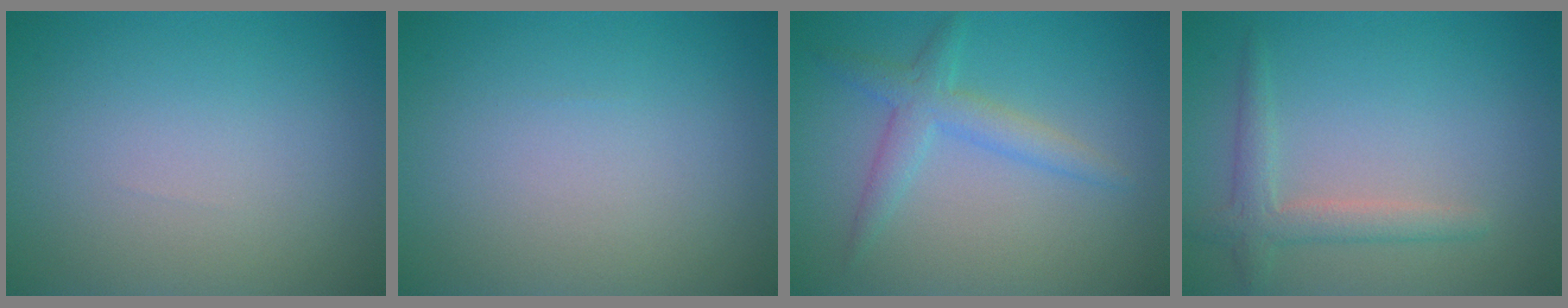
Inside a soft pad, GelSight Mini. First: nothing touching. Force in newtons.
{"total": 0.0}
{"total": 2.7, "press": 2.7, "slide": 0.0}
{"total": 2.5, "press": 2.5, "slide": 0.3}